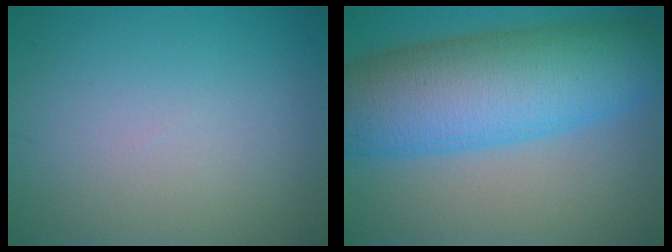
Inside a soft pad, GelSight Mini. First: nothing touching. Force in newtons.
{"total": 12.7, "press": 12.7, "slide": 0.2}